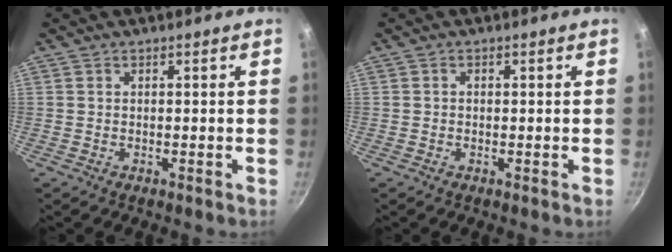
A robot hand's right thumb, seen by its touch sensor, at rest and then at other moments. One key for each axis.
{"total": 0.6, "fx": -0.1, "fy": 0.5, "fz": 0.3, "tx": -0.004, "ty": 0.003, "tz": -0.001}